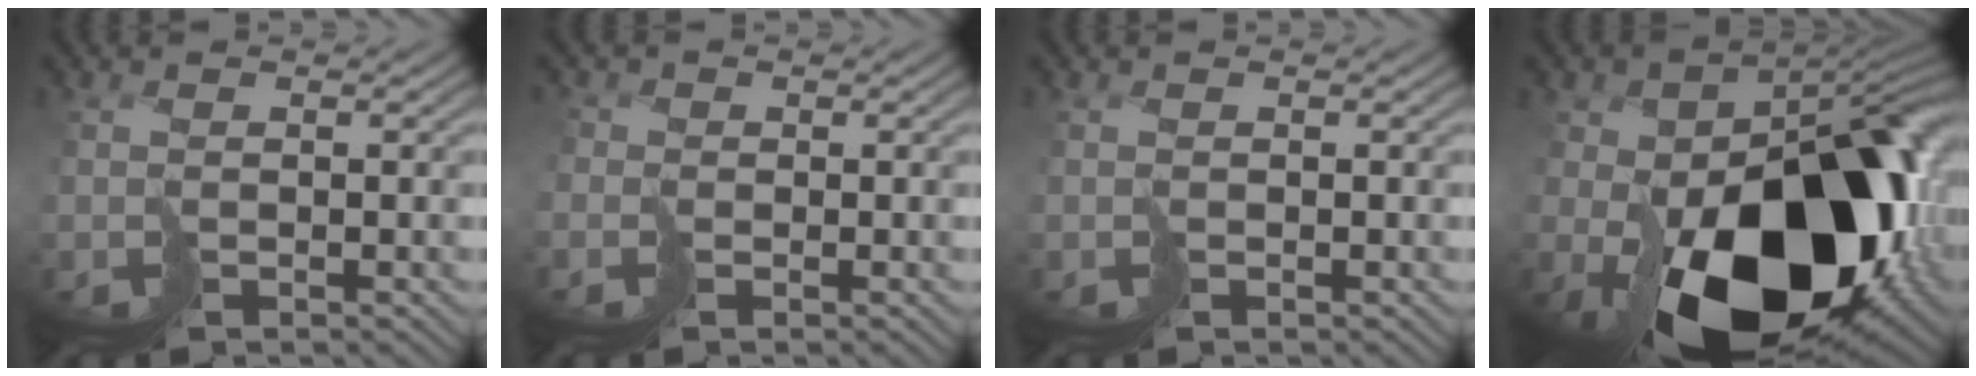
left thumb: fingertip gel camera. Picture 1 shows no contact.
{"total": 1.3, "force": [-0.6, 1.0, -0.7], "torque": [0.020, 0.003, -0.023]}
{"total": 0.0}
{"total": 20.7, "force": [-5.1, 12.7, 15.6], "torque": [-0.254, -0.054, -0.046]}